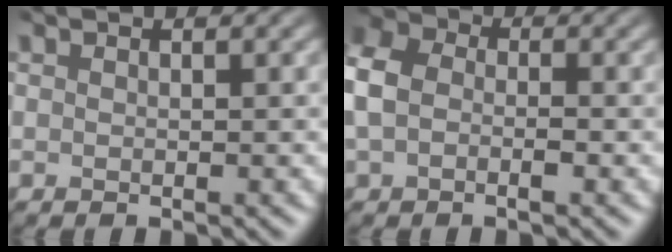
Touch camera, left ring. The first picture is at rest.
{"total": 4.6, "force": [-1.3, 3.3, 3.0], "torque": [-0.077, 0.002, -0.028]}